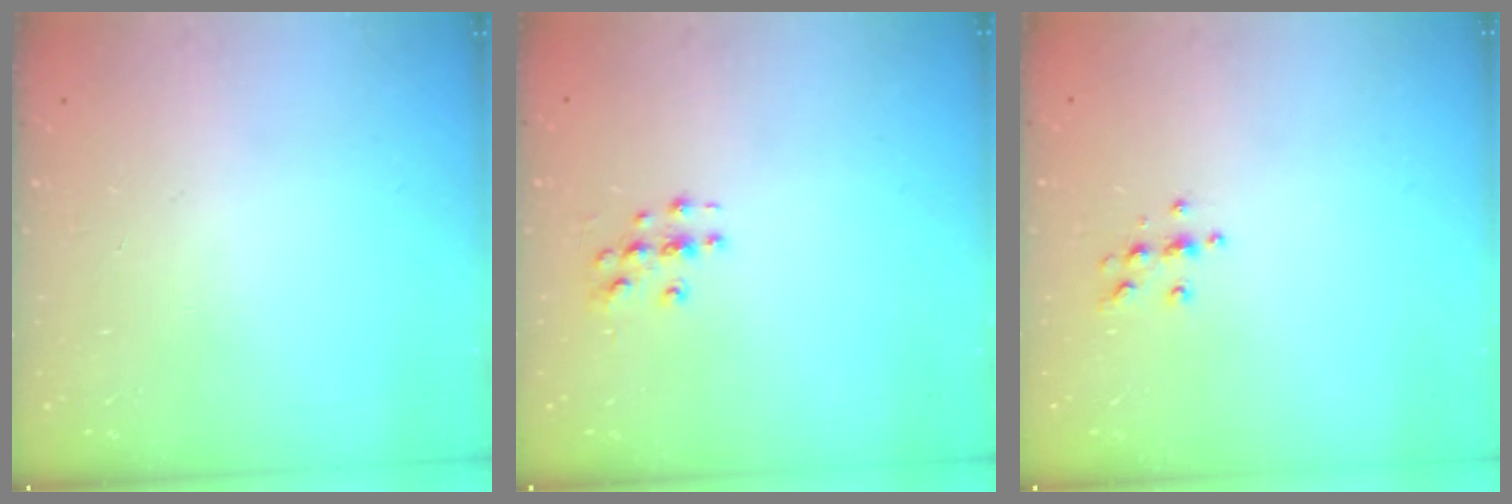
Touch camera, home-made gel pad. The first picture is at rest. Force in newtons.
{"total": 3.4, "press": 3.4, "slide": 0.2}
{"total": 3.9, "press": 3.9, "slide": 0.6}